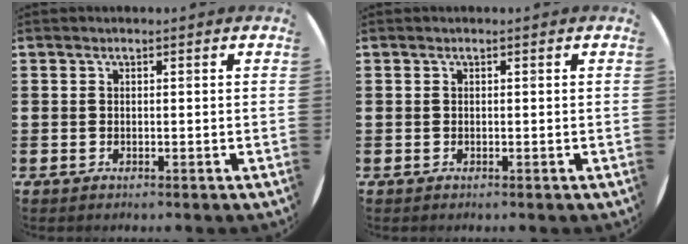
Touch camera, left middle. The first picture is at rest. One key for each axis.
{"total": 0.0}